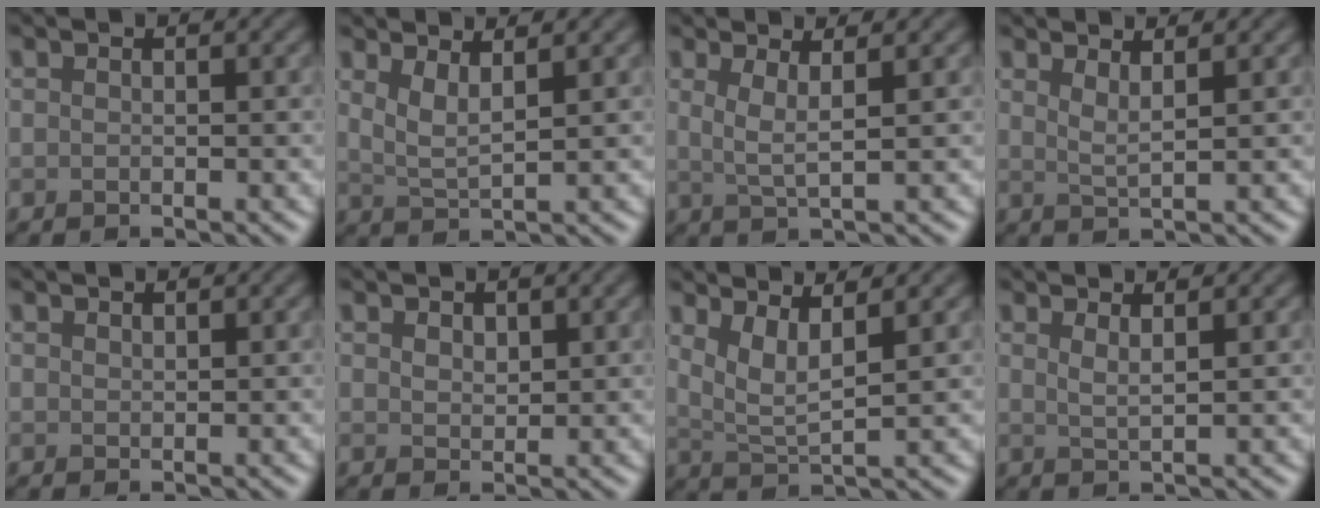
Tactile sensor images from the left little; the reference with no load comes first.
{"total": 2.7, "force": [1.5, 0.7, 2.0], "torque": [-0.038, -0.006, 0.032]}
{"total": 2.5, "force": [0.9, 0.5, 2.2], "torque": [-0.041, -0.004, 0.018]}
{"total": 2.0, "force": [1.3, 0.5, 1.4], "torque": [-0.018, -0.002, 0.020]}
{"total": 0.6, "force": [0.5, 0.2, 0.1], "torque": [-0.001, 0.000, 0.013]}
{"total": 1.4, "force": [0.9, 0.8, 0.7], "torque": [-0.013, 0.000, 0.018]}
{"total": 3.3, "force": [1.9, 0.8, 2.6], "torque": [-0.054, -0.007, 0.041]}
{"total": 1.7, "force": [1.0, 0.4, 1.2], "torque": [-0.017, -0.001, 0.015]}